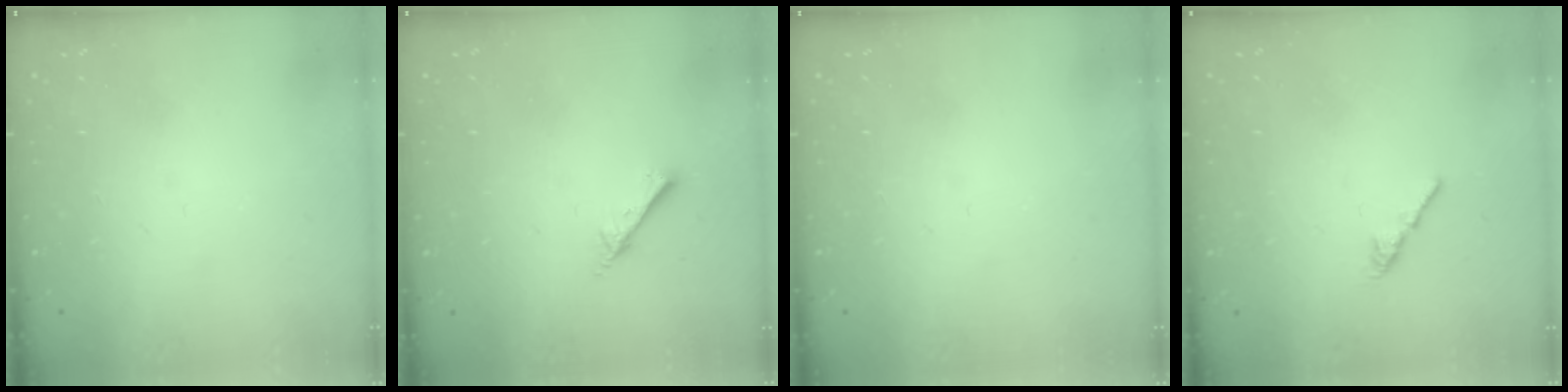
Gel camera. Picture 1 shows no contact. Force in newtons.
{"total": 2.2, "press": 2.2, "slide": 0.3}
{"total": 0.0}
{"total": 1.3, "press": 1.2, "slide": 0.4}